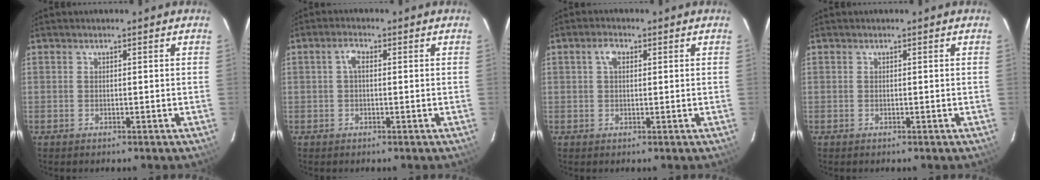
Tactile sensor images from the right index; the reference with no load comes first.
{"total": 2.2, "force": [0.2, 1.1, 1.9], "torque": [-0.040, 0.010, 0.003]}
{"total": 2.6, "force": [0.8, 1.5, 1.9], "torque": [-0.037, 0.010, 0.014]}
{"total": 0.0}